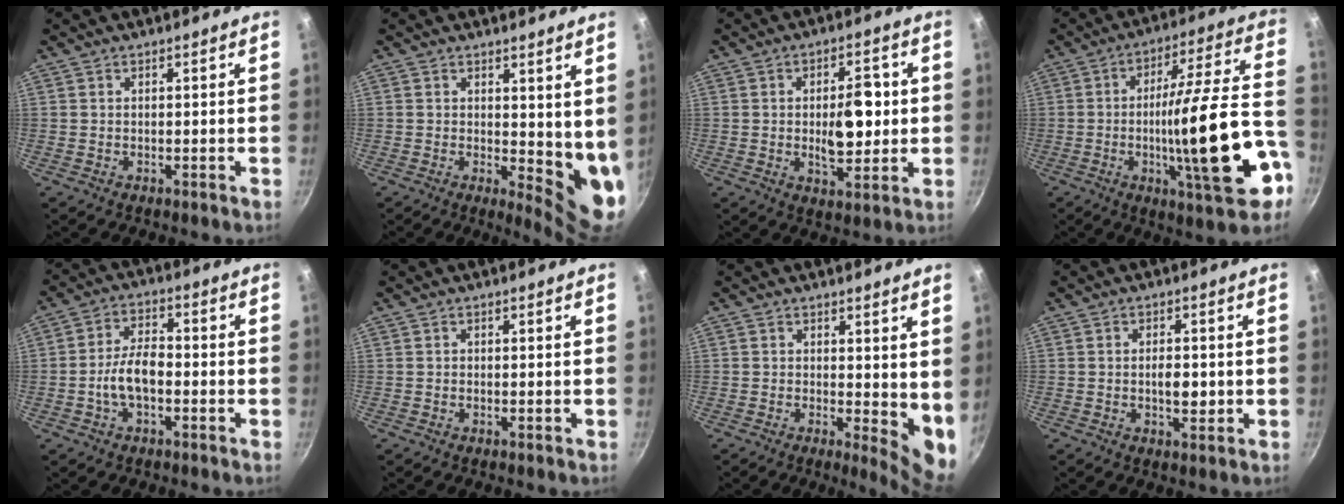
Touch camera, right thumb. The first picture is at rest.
{"total": 8.2, "force": [2.1, 3.6, 7.1], "torque": [-0.075, -0.029, 0.033]}
{"total": 9.8, "force": [0.1, 5.2, 8.3], "torque": [-0.094, 0.000, 0.003]}
{"total": 23.8, "force": [-6.8, 5.0, 22.3], "torque": [-0.308, 0.030, -0.100]}
{"total": 7.5, "force": [-2.0, 3.9, 6.1], "torque": [-0.102, 0.031, -0.042]}
{"total": 0.0}
{"total": 6.8, "force": [0.9, 2.8, 6.1], "torque": [-0.071, -0.017, 0.014]}
{"total": 3.9, "force": [-0.4, 1.9, 3.3], "torque": [-0.041, -0.001, -0.006]}